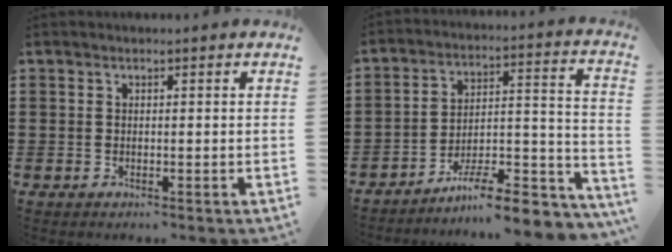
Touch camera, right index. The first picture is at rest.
{"total": 9.3, "force": [-7.8, 1.5, 4.9], "torque": [-0.062, 0.015, -0.144]}